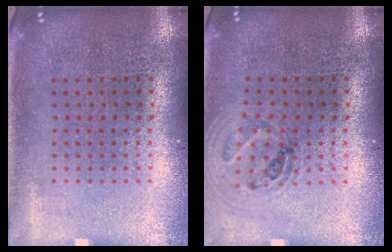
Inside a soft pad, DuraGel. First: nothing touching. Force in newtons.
{"total": 1.0, "press": 1.0, "slide": 0.2}